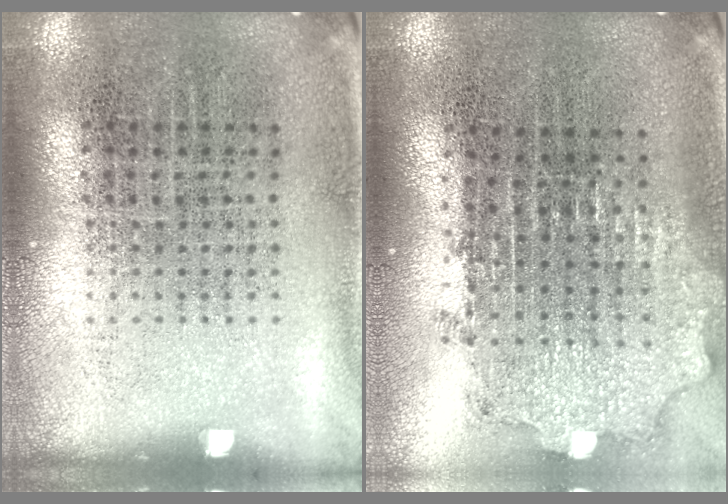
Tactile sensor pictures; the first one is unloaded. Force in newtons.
{"total": 2.0, "press": 1.6, "slide": 1.3}